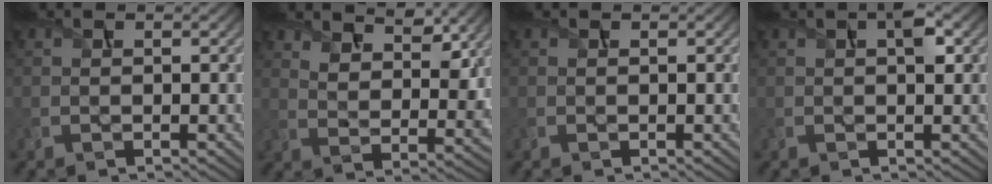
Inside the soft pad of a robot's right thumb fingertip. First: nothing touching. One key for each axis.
{"total": 7.9, "fx": 6.0, "fy": 3.2, "fz": 4.0, "tx": -0.078, "ty": -0.010, "tz": 0.103}
{"total": 0.0}
{"total": 2.2, "fx": 0.7, "fy": 0.7, "fz": 1.9, "tx": -0.033, "ty": 0.007, "tz": 0.011}